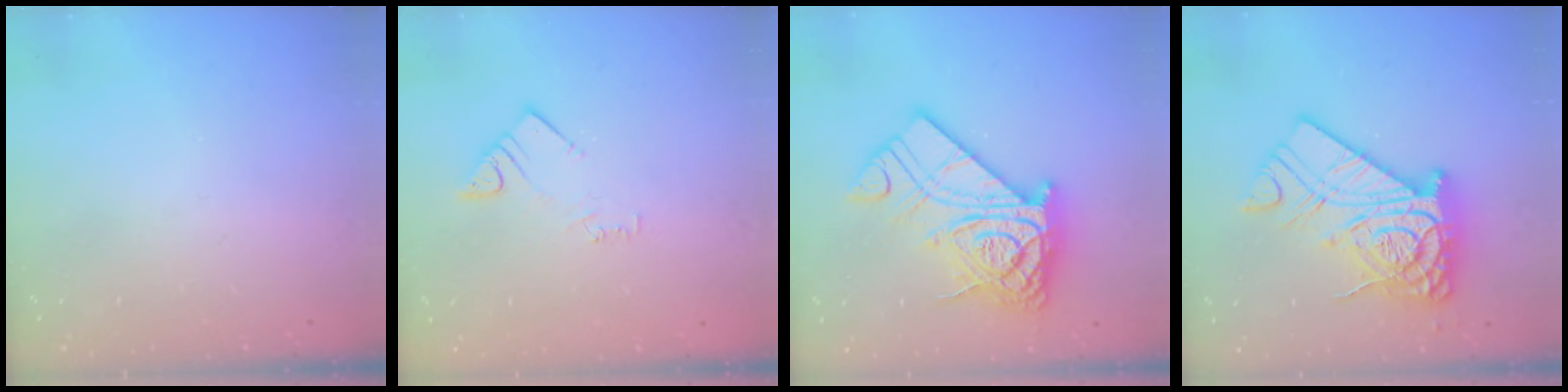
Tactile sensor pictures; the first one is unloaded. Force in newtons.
{"total": 3.1, "press": 3.0, "slide": 0.5}
{"total": 19.9, "press": 19.8, "slide": 2.2}
{"total": 18.8, "press": 18.7, "slide": 1.5}